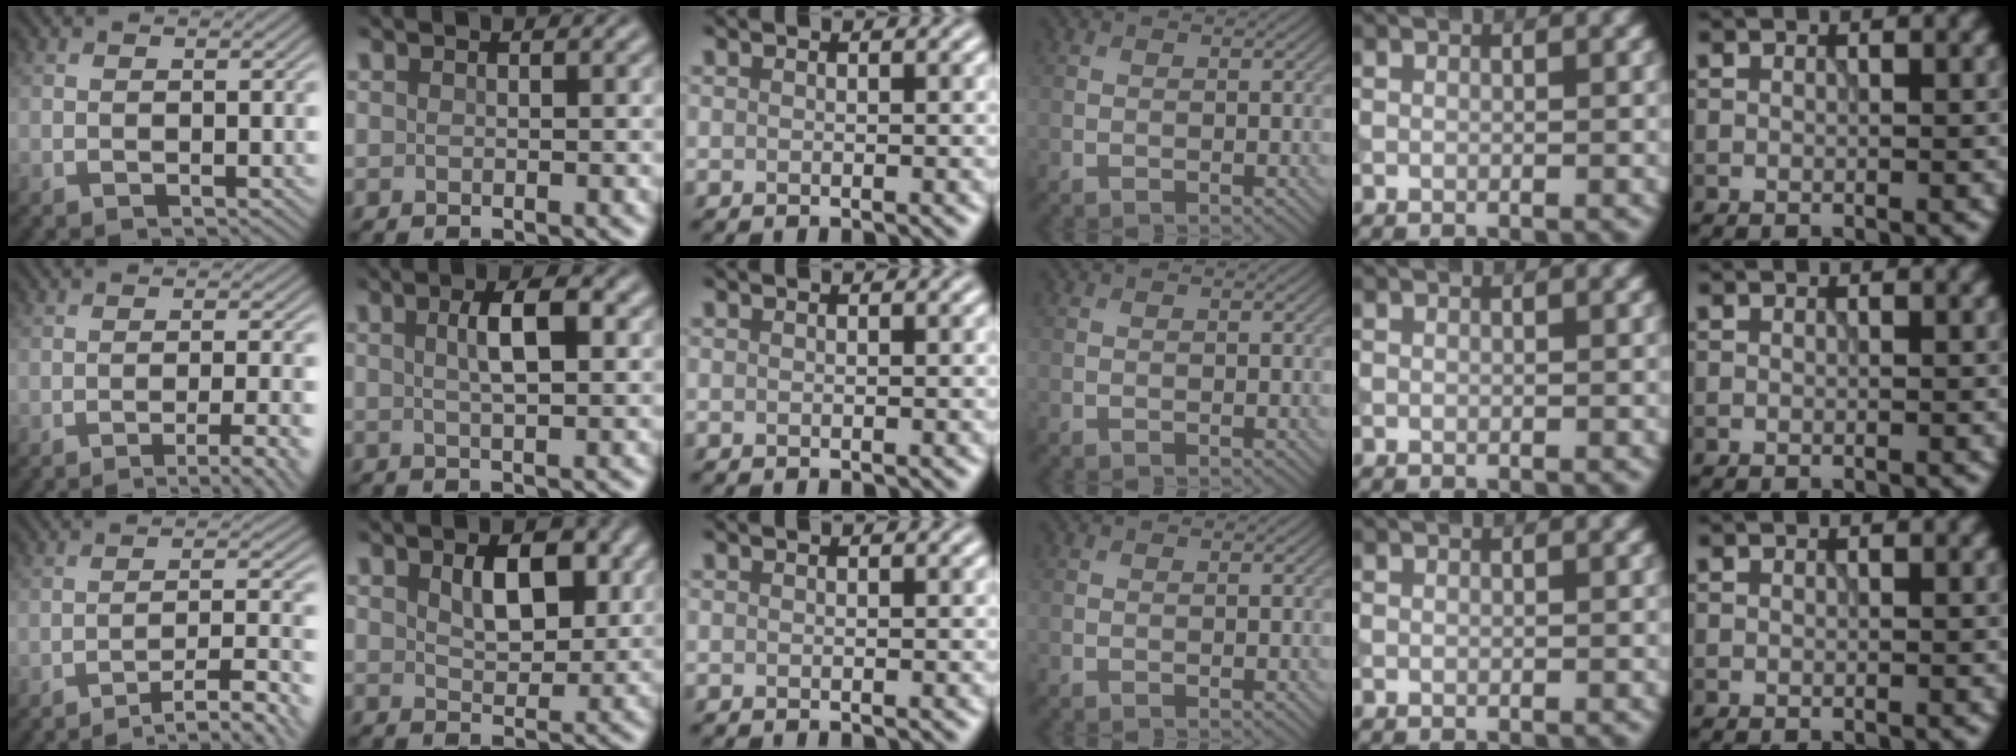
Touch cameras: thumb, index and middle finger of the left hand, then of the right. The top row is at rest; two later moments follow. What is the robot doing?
{"motion": "extract", "object": "tissue"}